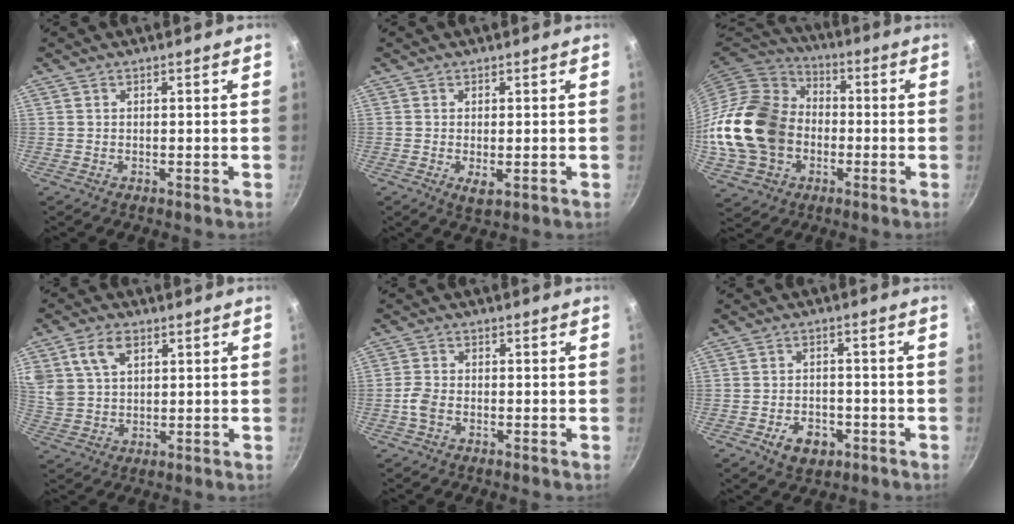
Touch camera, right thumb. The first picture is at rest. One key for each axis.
{"total": 2.8, "fx": -0.5, "fy": 1.1, "fz": 2.5, "tx": -0.047, "ty": -0.011, "tz": -0.006}
{"total": 22.3, "fx": -2.8, "fy": 17.5, "fz": 13.5, "tx": -0.257, "ty": 0.041, "tz": -0.046}
{"total": 9.1, "fx": 3.9, "fy": 6.1, "fz": 5.5, "tx": -0.094, "ty": -0.006, "tz": 0.078}
{"total": 3.3, "fx": -1.2, "fy": 2.0, "fz": 2.3, "tx": -0.053, "ty": 0.012, "tz": -0.030}
{"total": 6.3, "fx": -2.8, "fy": 4.2, "fz": 3.6, "tx": -0.043, "ty": 0.014, "tz": -0.040}